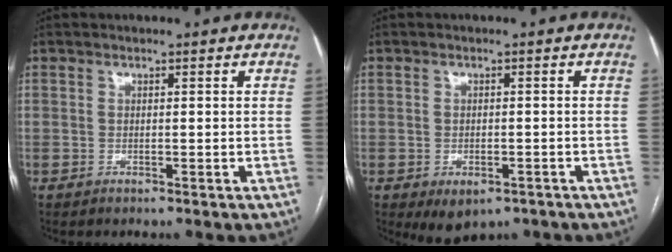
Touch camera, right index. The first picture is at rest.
{"total": 4.7, "force": [-2.8, 2.8, 2.6], "torque": [-0.035, -0.004, -0.030]}